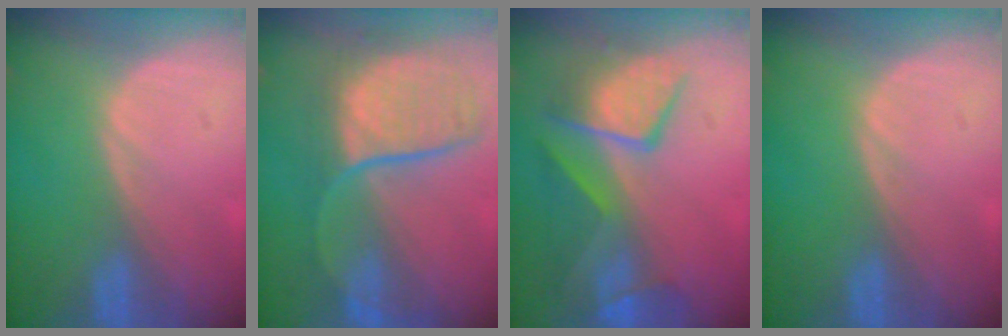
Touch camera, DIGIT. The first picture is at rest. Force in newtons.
{"total": 9.8, "press": 9.1, "slide": 3.4}
{"total": 10.0, "press": 8.7, "slide": 4.9}
{"total": 0.0}